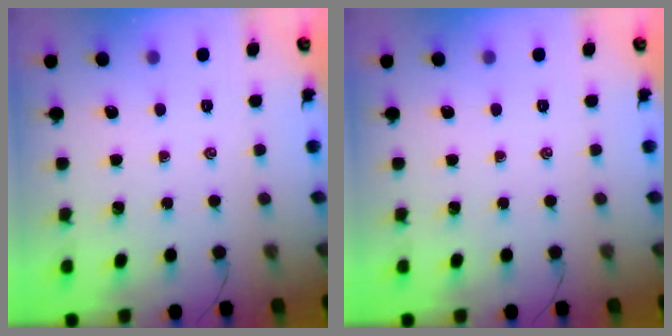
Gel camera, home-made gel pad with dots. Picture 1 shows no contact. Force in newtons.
{"total": 0.0}